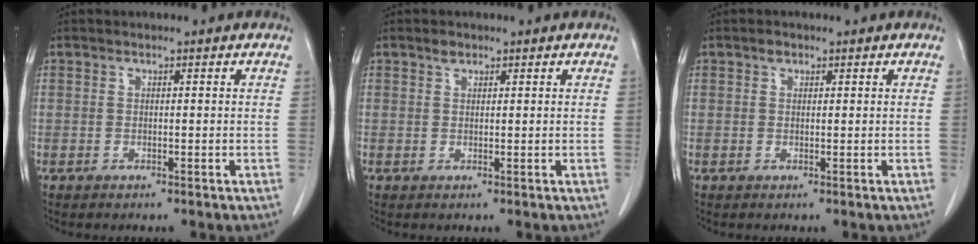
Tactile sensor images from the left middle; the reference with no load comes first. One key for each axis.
{"total": 1.0, "fx": 0.8, "fy": 0.6, "fz": 0.4, "tx": -0.008, "ty": 0.000, "tz": 0.012}
{"total": 0.9, "fx": 0.5, "fy": 0.6, "fz": 0.3, "tx": -0.006, "ty": 0.001, "tz": 0.007}